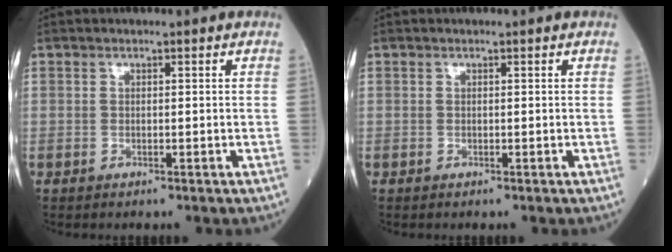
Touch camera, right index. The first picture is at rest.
{"total": 0.0}